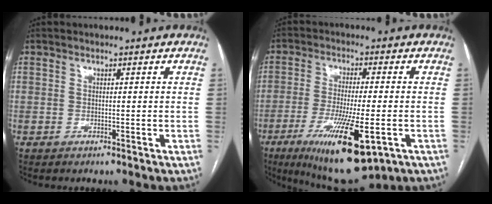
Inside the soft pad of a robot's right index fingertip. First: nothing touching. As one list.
[{"total": 15.0, "force": [-6.6, 2.8, 13.2], "torque": [-0.220, -0.037, -0.098]}]